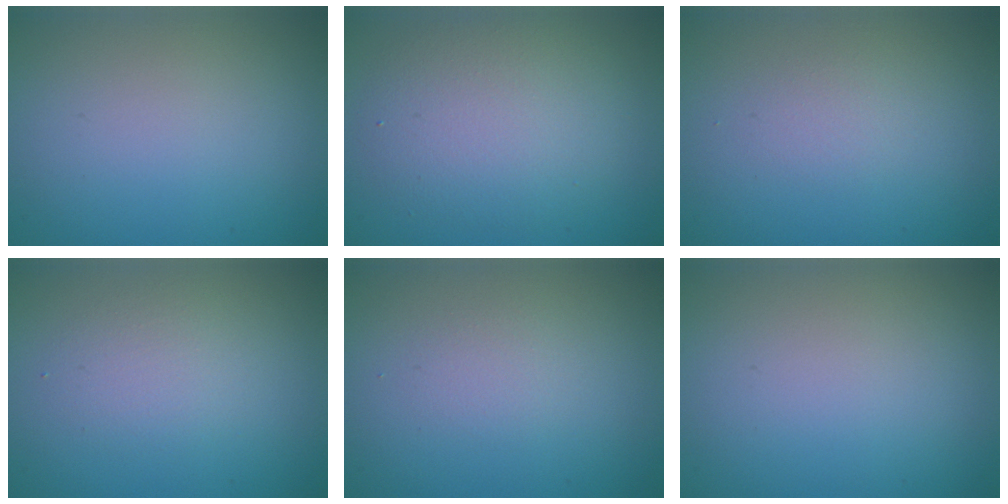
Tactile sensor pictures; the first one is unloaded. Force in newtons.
{"total": 4.9, "press": 4.9, "slide": 0.2}
{"total": 1.0, "press": 1.0, "slide": 0.0}
{"total": 1.9, "press": 1.9, "slide": 0.1}
{"total": 1.1, "press": 1.1, "slide": 0.1}
{"total": 0.0}